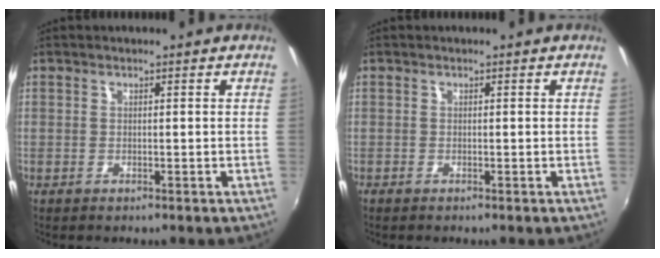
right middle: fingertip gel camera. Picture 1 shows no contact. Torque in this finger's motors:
{"motor_torque": [-0.03, -0.03, 0.00, 0.00]}